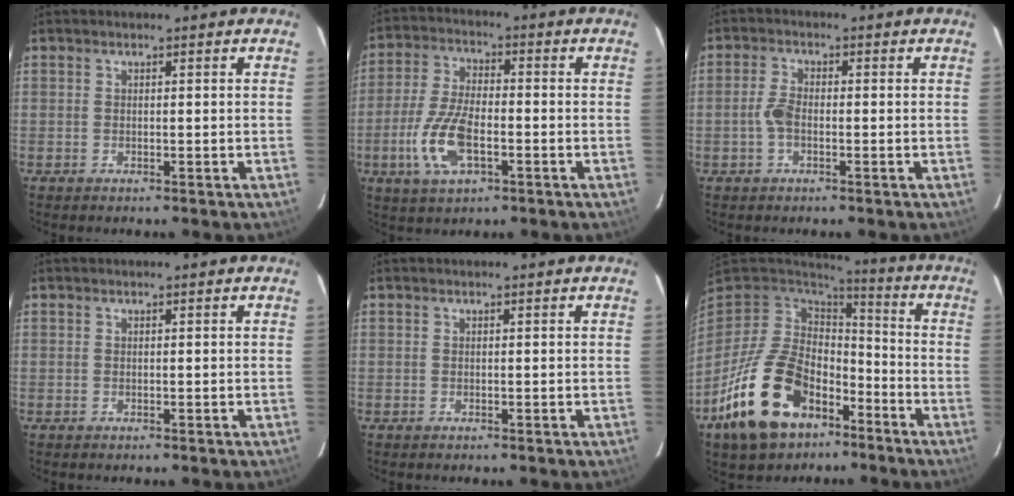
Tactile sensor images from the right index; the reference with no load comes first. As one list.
[{"total": 10.9, "force": [-3.7, 4.6, 9.2], "torque": [-0.198, -0.003, -0.069]}, {"total": 3.4, "force": [-1.1, 1.7, 2.7], "torque": [-0.065, 0.006, -0.020]}, {"total": 0.0}, {"total": 0.0}, {"total": 20.9, "force": [-11.0, 13.0, 12.0], "torque": [-0.257, -0.002, -0.172]}]